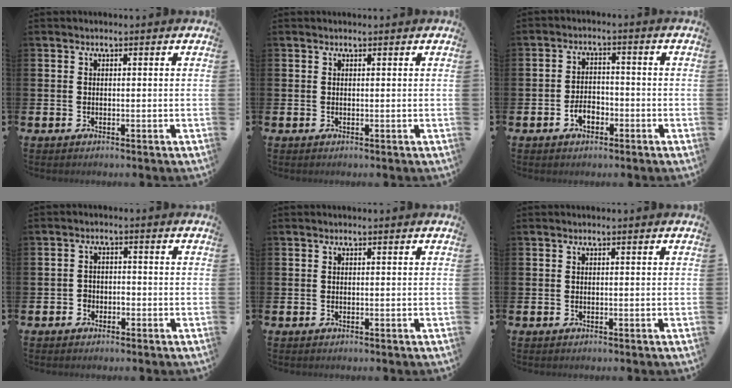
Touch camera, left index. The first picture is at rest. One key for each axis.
{"total": 0.0}
{"total": 3.1, "fx": -1.6, "fy": 2.0, "fz": 1.8, "tx": -0.024, "ty": 0.001, "tz": -0.034}
{"total": 1.9, "fx": -1.4, "fy": 1.4, "fz": 0.2, "tx": -0.007, "ty": 0.003, "tz": -0.032}
{"total": 0.0}
{"total": 0.0}